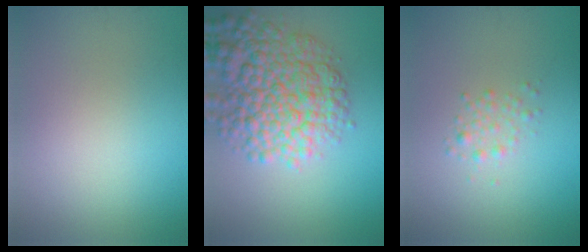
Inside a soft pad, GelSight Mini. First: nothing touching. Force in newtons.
{"total": 8.4, "press": 8.4, "slide": 0.3}
{"total": 1.3, "press": 1.3, "slide": 0.0}